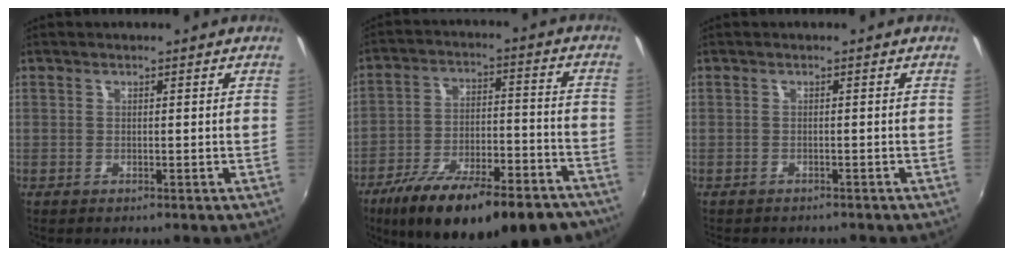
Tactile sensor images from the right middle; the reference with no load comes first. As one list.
[{"total": 26.8, "force": [-20.2, 9.0, 15.1], "torque": [-0.248, -0.022, -0.279]}, {"total": 2.2, "force": [-2.0, 0.7, 0.6], "torque": [-0.018, -0.013, -0.029]}]